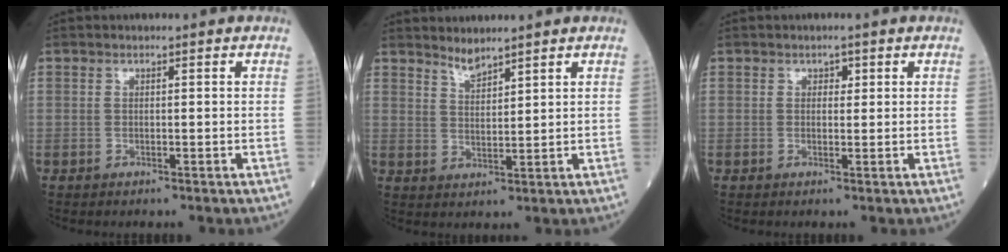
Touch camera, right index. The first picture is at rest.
{"total": 2.7, "force": [2.6, 0.0, 0.7], "torque": [-0.015, -0.006, 0.052]}
{"total": 1.0, "force": [0.4, 0.8, 0.5], "torque": [-0.001, 0.000, 0.004]}